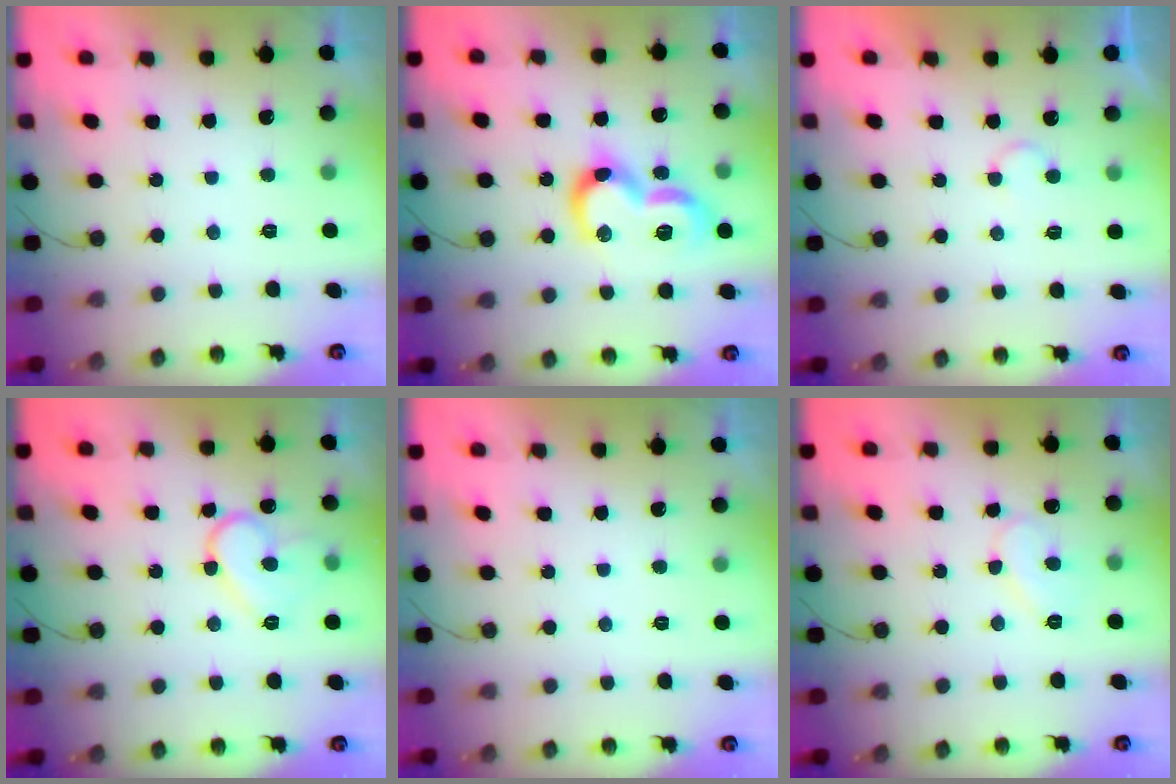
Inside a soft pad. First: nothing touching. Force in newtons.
{"total": 15.1, "press": 15.1, "slide": 1.0}
{"total": 3.9, "press": 3.9, "slide": 0.3}
{"total": 10.6, "press": 10.5, "slide": 1.0}
{"total": 0.0}
{"total": 7.8, "press": 7.7, "slide": 0.7}